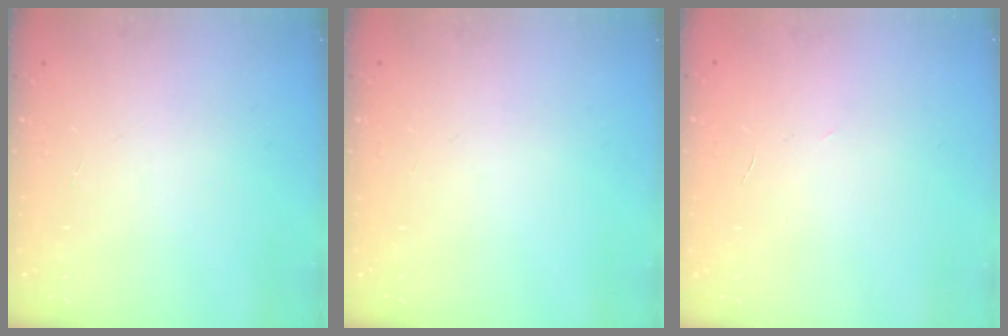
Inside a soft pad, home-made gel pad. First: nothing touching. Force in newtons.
{"total": 0.0}
{"total": 1.8, "press": 1.7, "slide": 0.5}